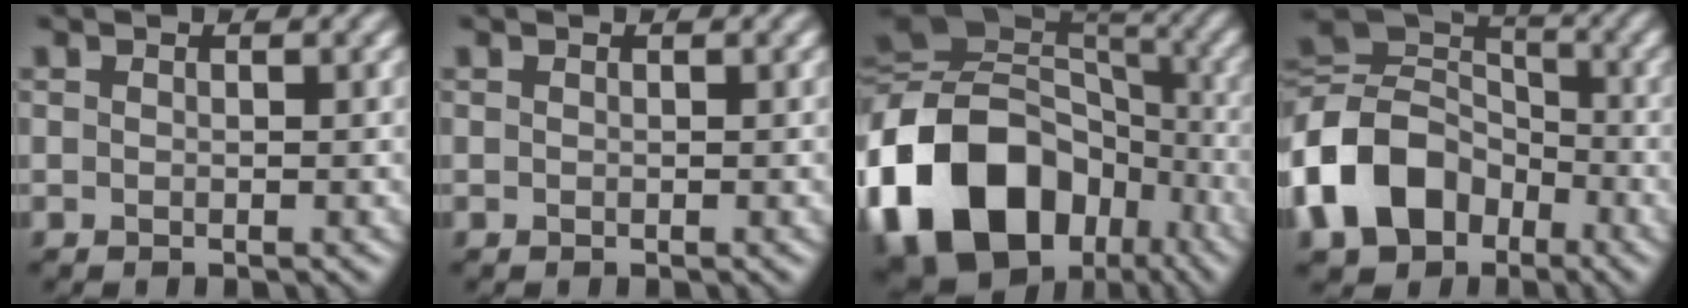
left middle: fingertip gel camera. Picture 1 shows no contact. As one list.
[{"total": 0.0}, {"total": 19.3, "force": [-8.1, 14.7, 9.7], "torque": [-0.212, -0.002, -0.148]}, {"total": 11.5, "force": [-5.3, 8.5, 5.8], "torque": [-0.136, -0.001, -0.115]}]